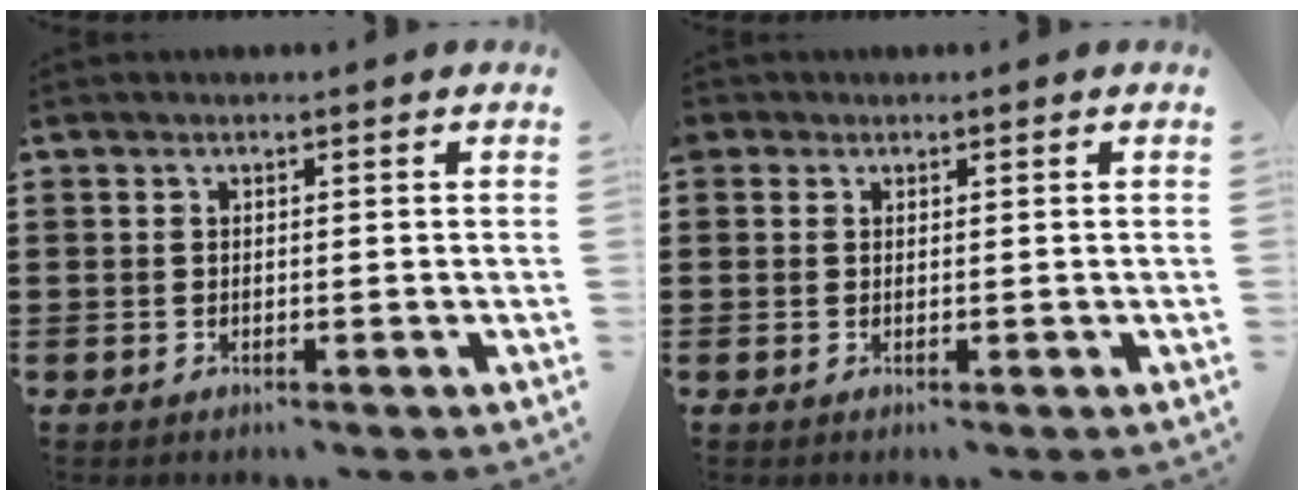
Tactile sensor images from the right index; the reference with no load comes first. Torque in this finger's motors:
{"motor_torque": [0.01, 0.04, 0.05, 0.01]}